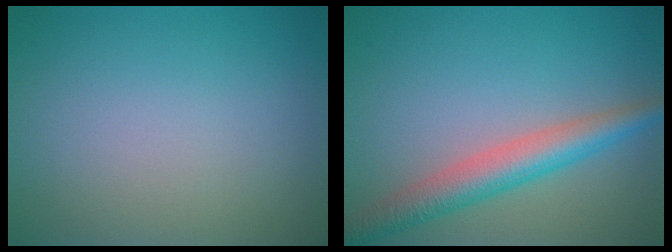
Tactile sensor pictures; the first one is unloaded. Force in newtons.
{"total": 4.7, "press": 4.7, "slide": 0.1}